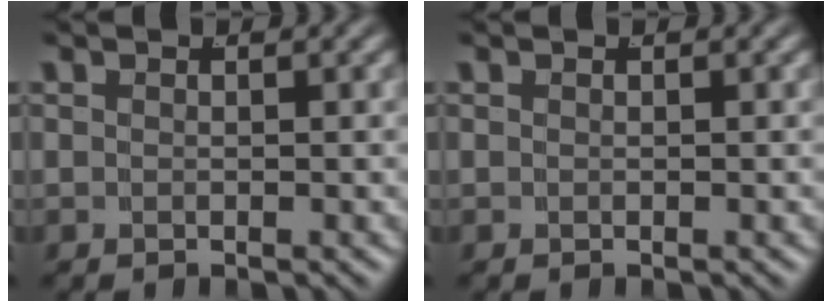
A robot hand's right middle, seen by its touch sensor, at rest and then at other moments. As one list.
[{"total": 0.0}]